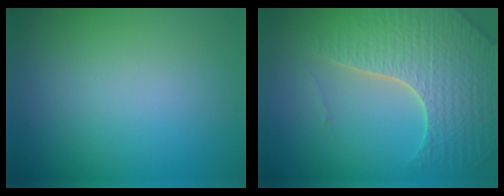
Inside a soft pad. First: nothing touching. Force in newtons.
{"total": 7.4, "press": 5.5, "slide": 5.0}